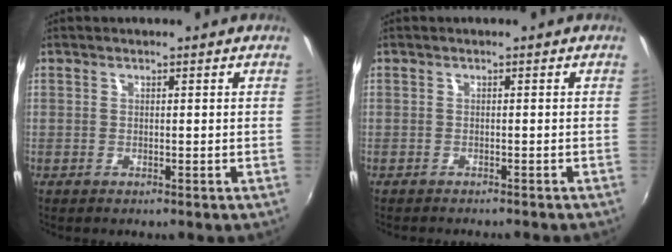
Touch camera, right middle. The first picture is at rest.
{"total": 1.9, "force": [-1.8, 0.2, 0.6], "torque": [-0.019, -0.011, -0.031]}